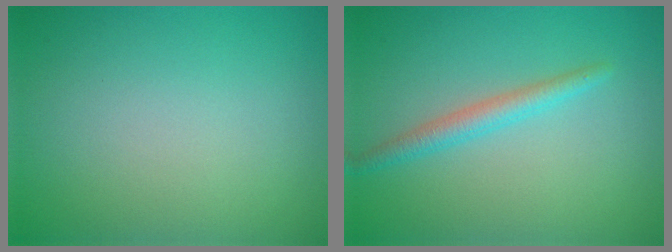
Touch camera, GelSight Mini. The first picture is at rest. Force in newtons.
{"total": 2.2, "press": 2.2, "slide": 0.0}